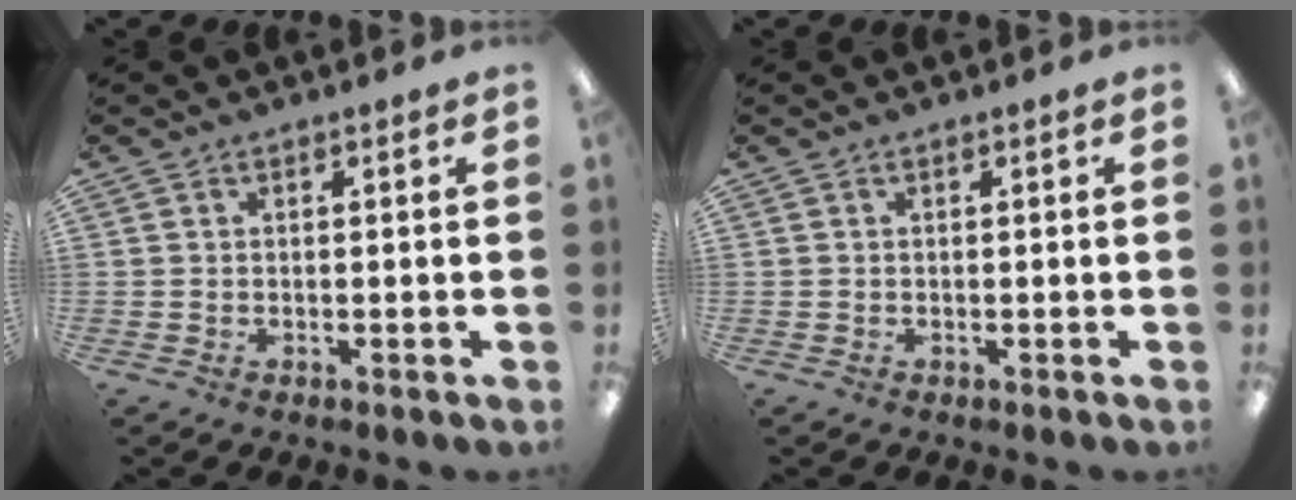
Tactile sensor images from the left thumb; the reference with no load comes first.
{"total": 0.0}